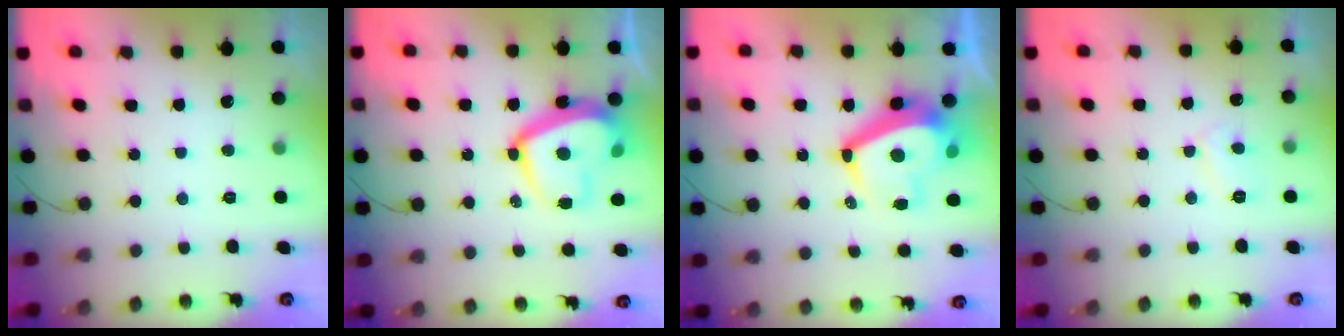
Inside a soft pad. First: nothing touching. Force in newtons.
{"total": 18.2, "press": 18.1, "slide": 1.7}
{"total": 13.0, "press": 12.7, "slide": 2.8}
{"total": 5.6, "press": 5.6, "slide": 0.6}